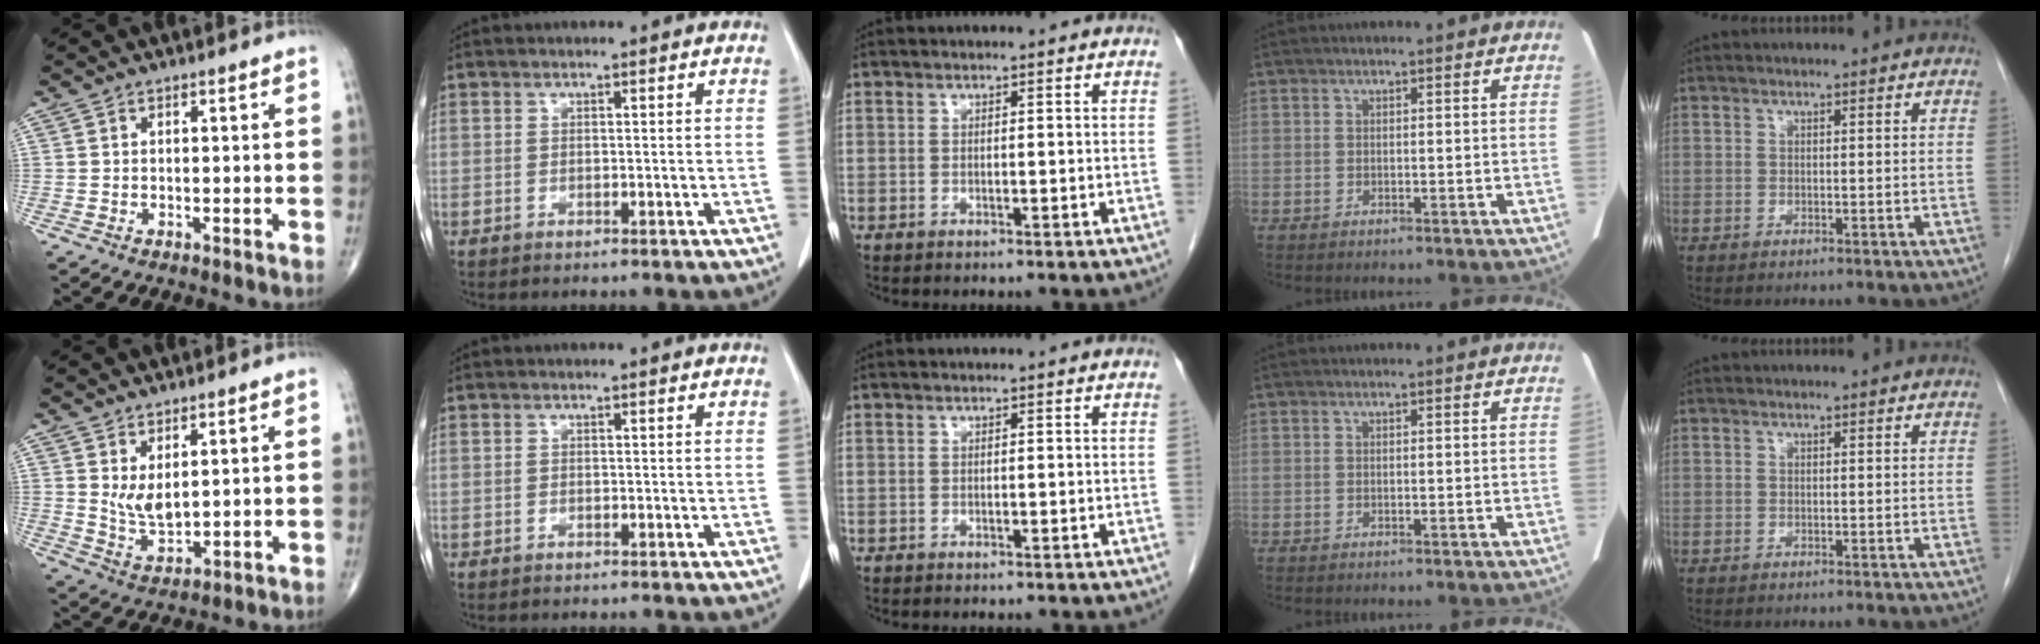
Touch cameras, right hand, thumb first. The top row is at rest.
{"thumb": {"total": 5.3, "force": [1.9, 2.4, 4.4], "torque": [-0.078, -0.028, 0.048]}}